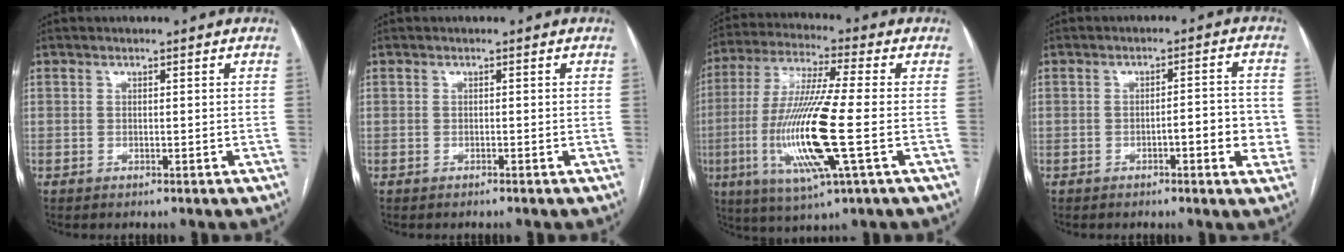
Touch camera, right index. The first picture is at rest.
{"total": 0.0}
{"total": 16.3, "force": [-3.5, 0.6, 15.9], "torque": [-0.332, -0.017, -0.070]}
{"total": 6.2, "force": [-1.6, 1.4, 5.8], "torque": [-0.071, 0.010, -0.021]}